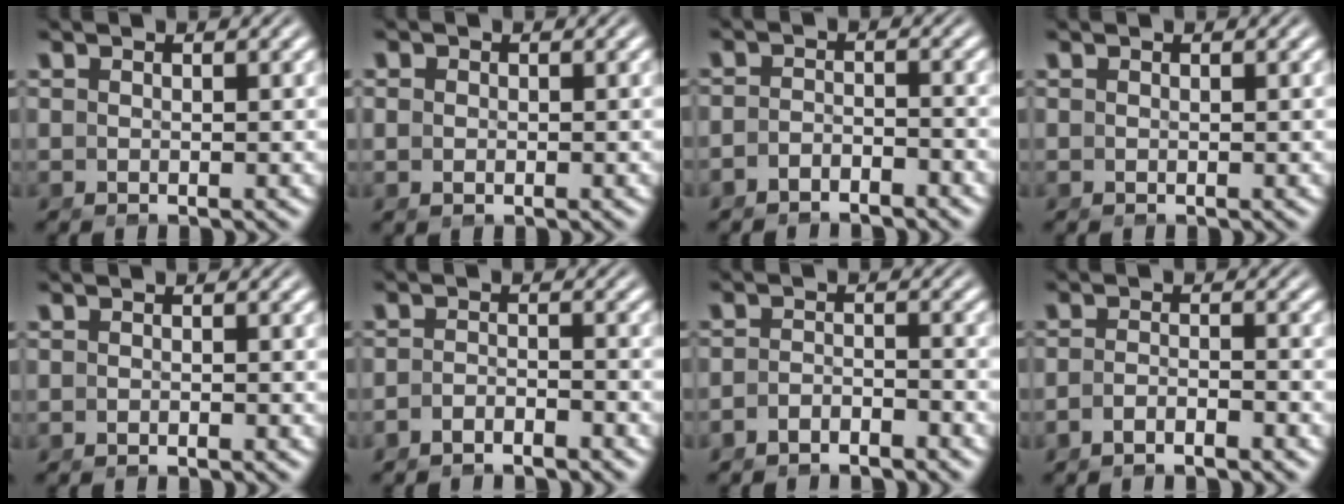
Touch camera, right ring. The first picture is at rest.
{"total": 0.8, "force": [-0.1, 0.6, 0.6], "torque": [-0.016, -0.007, 0.002]}
{"total": 2.7, "force": [-2.6, 0.8, 0.4], "torque": [-0.007, -0.009, -0.044]}
{"total": 0.0}
{"total": 0.9, "force": [-0.9, -0.2, 0.0], "torque": [-0.003, -0.004, -0.013]}
{"total": 2.8, "force": [-2.7, 0.5, 0.5], "torque": [-0.010, -0.007, -0.044]}
{"total": 3.0, "force": [-2.8, 0.8, 0.6], "torque": [-0.009, -0.009, -0.046]}
{"total": 2.6, "force": [-2.4, 0.1, 1.0], "torque": [-0.016, -0.004, -0.041]}